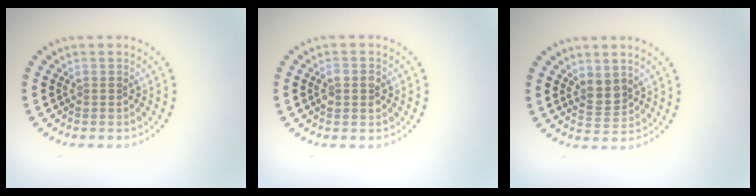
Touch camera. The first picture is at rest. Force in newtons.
{"total": 2.0, "press": 2.0, "slide": 0.1}
{"total": 2.0, "press": 1.7, "slide": 1.0}